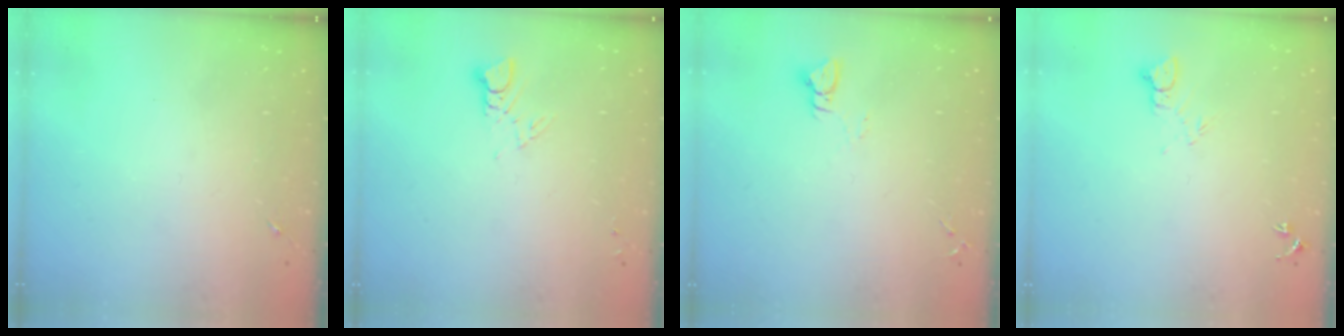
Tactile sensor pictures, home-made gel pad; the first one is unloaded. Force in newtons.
{"total": 2.9, "press": 2.9, "slide": 0.2}
{"total": 3.5, "press": 3.5, "slide": 0.3}
{"total": 3.9, "press": 3.8, "slide": 0.4}